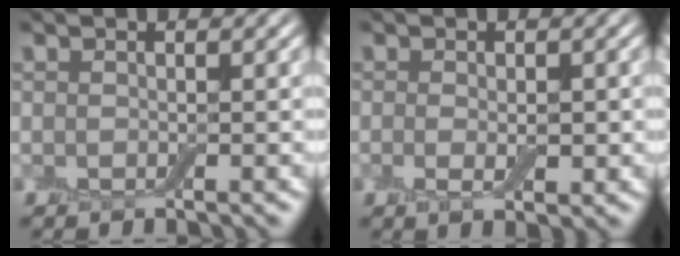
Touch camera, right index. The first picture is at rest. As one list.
[{"total": 2.3, "force": [-0.3, 1.0, 2.1], "torque": [-0.038, -0.007, -0.003]}]